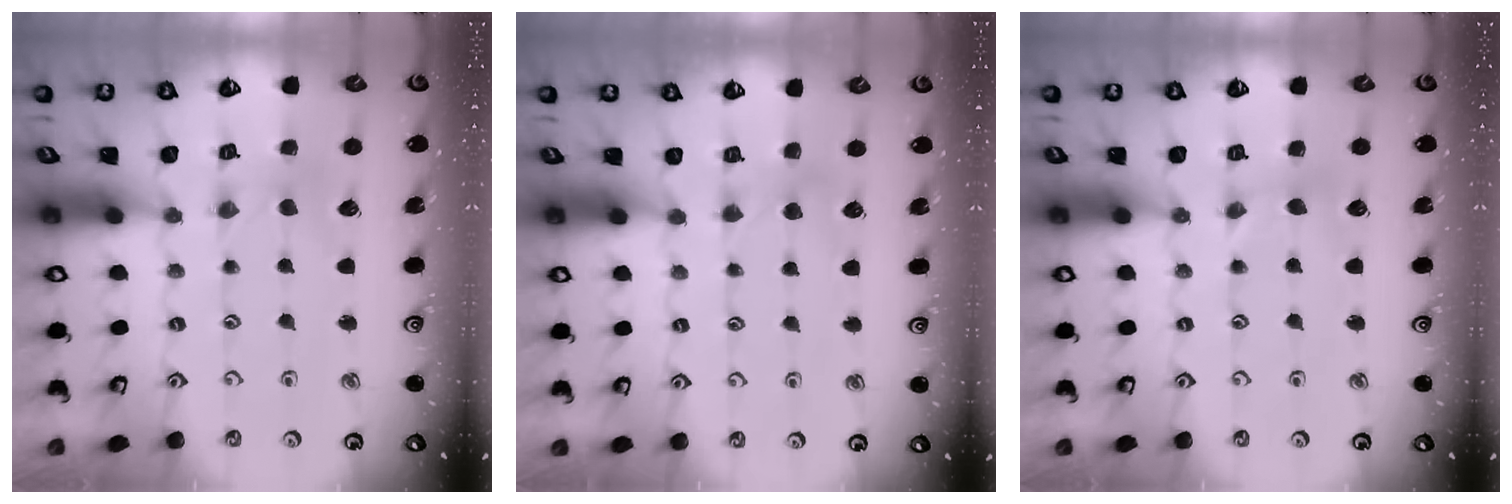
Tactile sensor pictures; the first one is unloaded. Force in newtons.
{"total": 4.1, "press": 4.1, "slide": 0.6}
{"total": 1.6, "press": 1.6, "slide": 0.4}